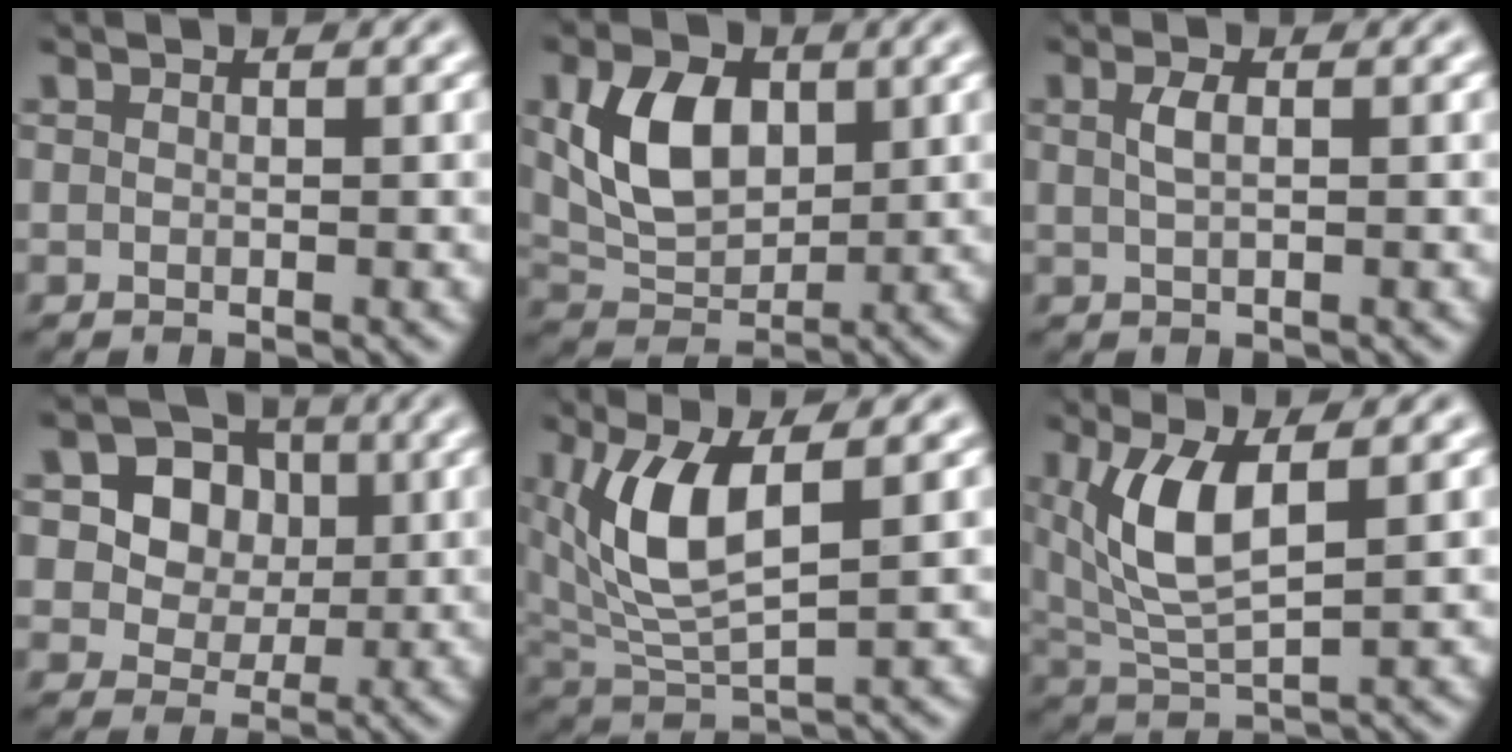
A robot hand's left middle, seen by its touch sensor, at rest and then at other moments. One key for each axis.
{"total": 6.5, "fx": 1.6, "fy": 4.4, "fz": 4.6, "tx": -0.096, "ty": 0.002, "tz": 0.031}
{"total": 1.5, "fx": 0.4, "fy": 0.5, "fz": 1.3, "tx": -0.031, "ty": 0.004, "tz": 0.008}
{"total": 8.4, "fx": 2.9, "fy": 6.9, "fz": 3.8, "tx": -0.077, "ty": 0.023, "tz": 0.040}
{"total": 6.7, "fx": 2.0, "fy": 2.8, "fz": 5.8, "tx": -0.131, "ty": -0.005, "tz": 0.043}
{"total": 5.8, "fx": 1.9, "fy": 2.3, "fz": 5.1, "tx": -0.114, "ty": -0.005, "tz": 0.043}